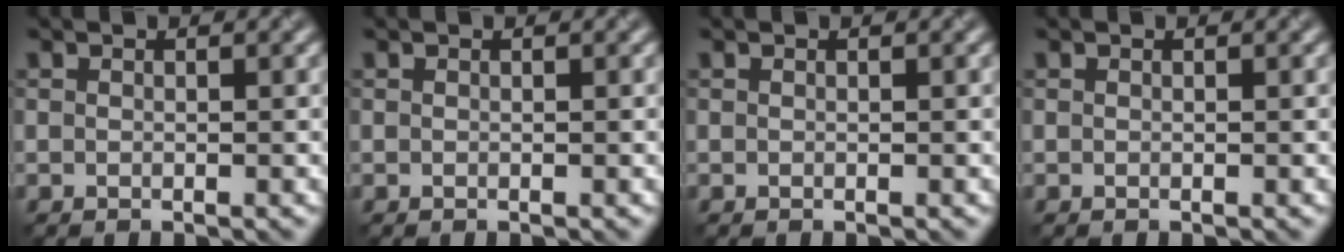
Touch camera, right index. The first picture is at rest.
{"total": 0.0}
{"total": 0.0}
{"total": 0.0}